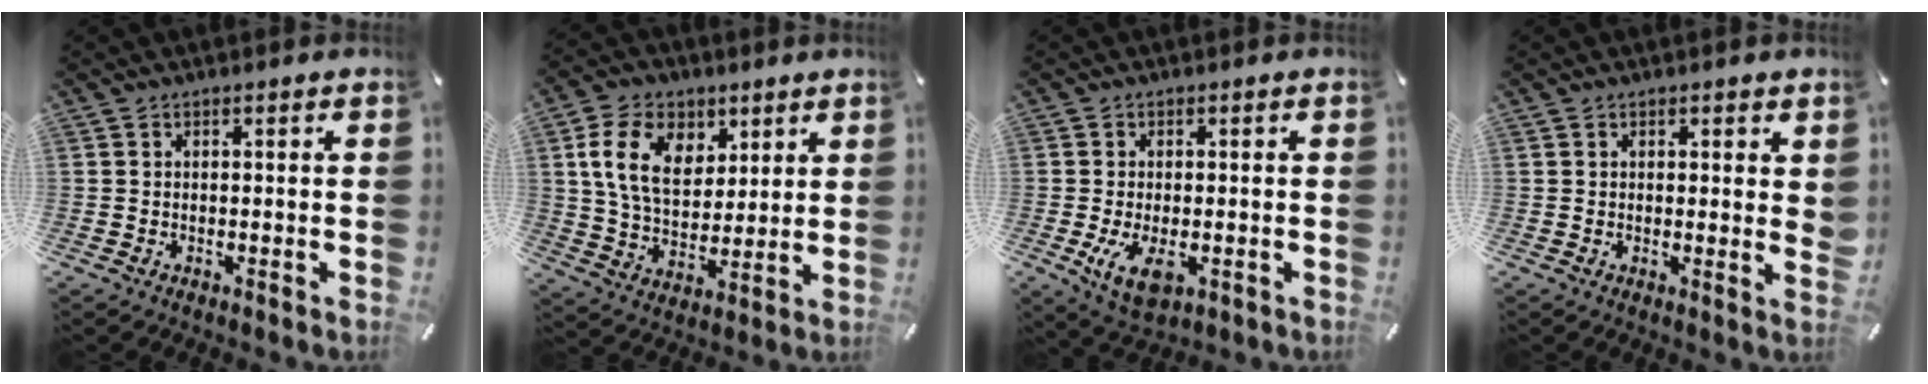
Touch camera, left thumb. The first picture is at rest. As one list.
[{"total": 13.5, "force": [5.5, 9.5, 7.8], "torque": [-0.158, -0.005, 0.102]}, {"total": 6.4, "force": [-1.5, 3.8, 5.0], "torque": [-0.098, -0.008, -0.029]}, {"total": 1.7, "force": [1.1, 0.9, 0.9], "torque": [-0.004, -0.004, 0.016]}]